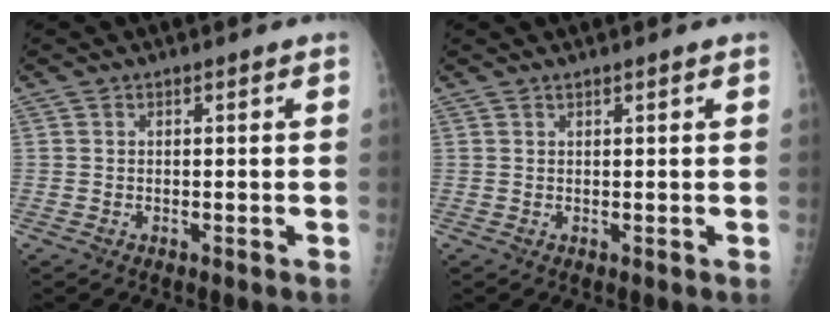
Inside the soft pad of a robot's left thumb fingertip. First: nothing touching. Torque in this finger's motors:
{"motor_torque": [0.47, -0.57, 0.36, -0.25, 0.02]}